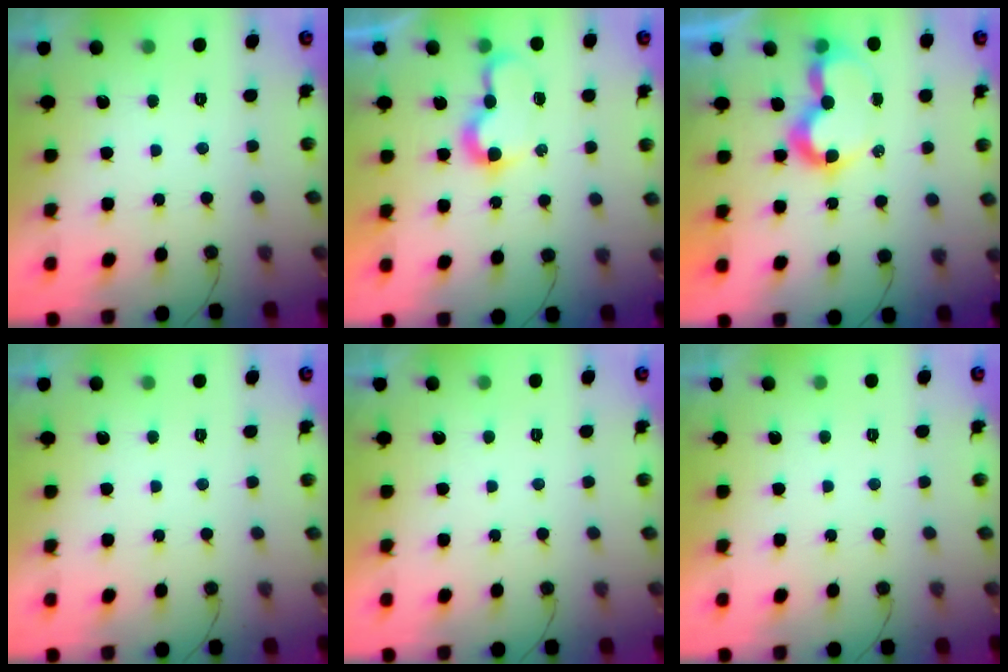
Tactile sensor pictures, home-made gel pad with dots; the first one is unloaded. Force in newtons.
{"total": 7.9, "press": 7.9, "slide": 0.7}
{"total": 9.0, "press": 9.0, "slide": 0.6}
{"total": 0.0}
{"total": 1.7, "press": 1.7, "slide": 0.0}
{"total": 1.7, "press": 1.7, "slide": 0.1}